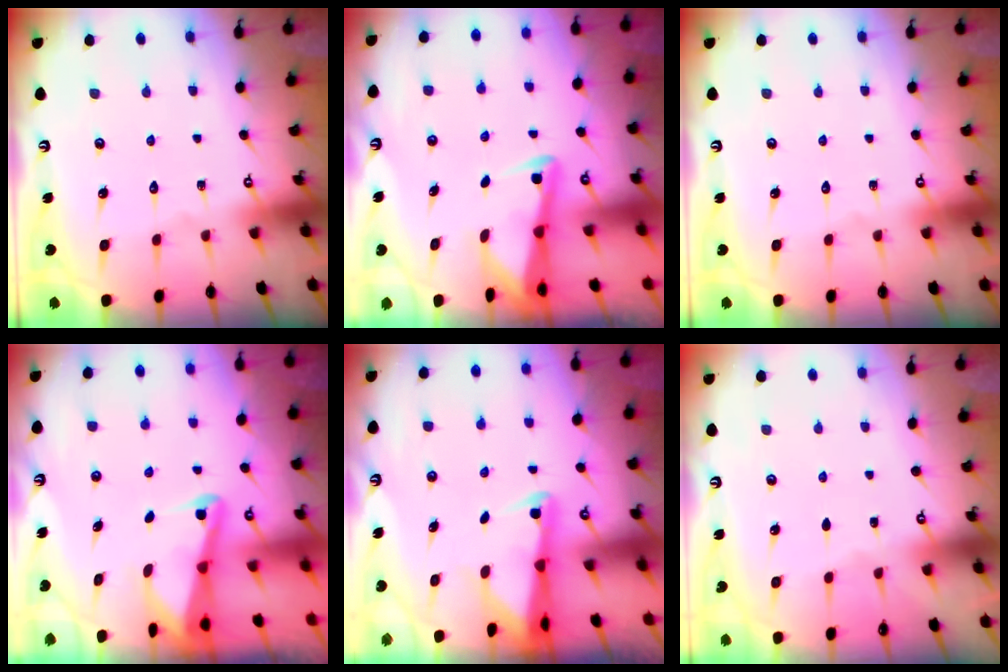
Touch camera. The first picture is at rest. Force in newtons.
{"total": 3.0, "press": 3.0, "slide": 0.4}
{"total": 0.0}
{"total": 2.3, "press": 2.2, "slide": 0.2}
{"total": 2.6, "press": 2.6, "slide": 0.5}
{"total": 0.0}